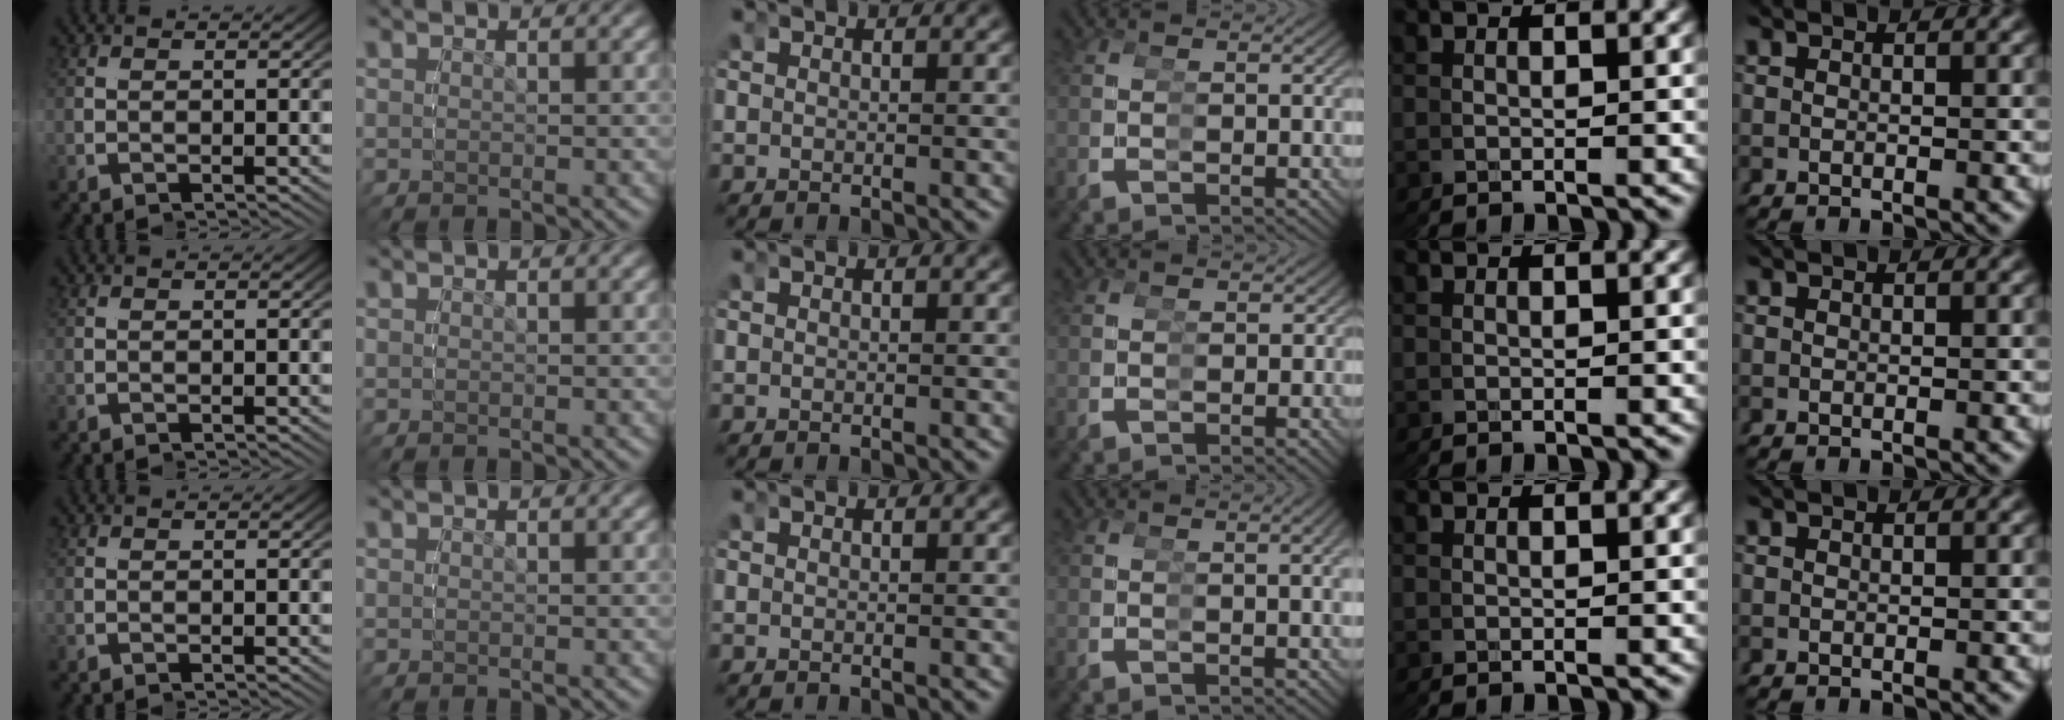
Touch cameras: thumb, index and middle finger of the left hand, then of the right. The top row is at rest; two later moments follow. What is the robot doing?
{"motion": "grasp_and_lifting", "object": "cup"}